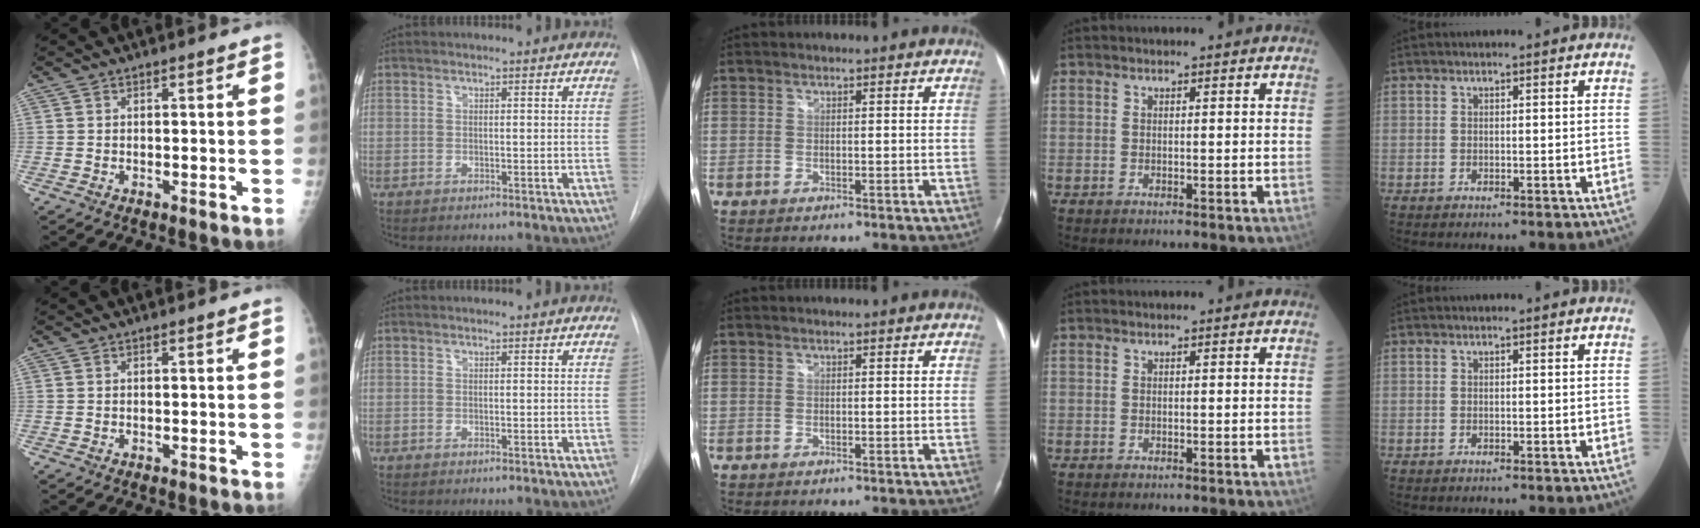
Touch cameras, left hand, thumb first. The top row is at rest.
{}